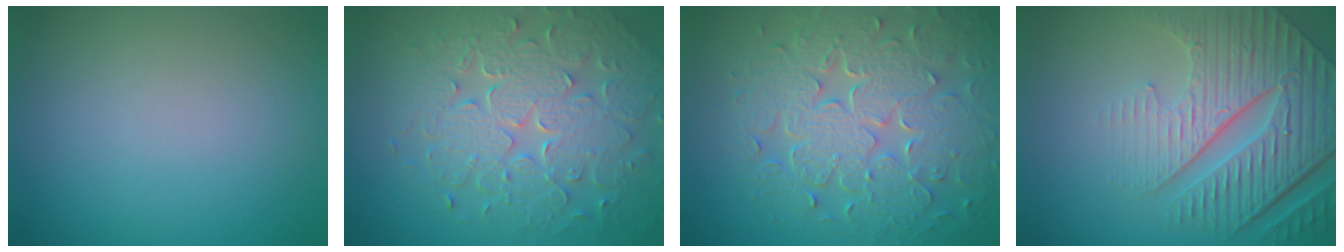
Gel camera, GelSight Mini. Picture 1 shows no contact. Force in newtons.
{"total": 8.3, "press": 6.0, "slide": 5.8}
{"total": 8.9, "press": 6.3, "slide": 6.3}
{"total": 8.7, "press": 6.1, "slide": 6.1}